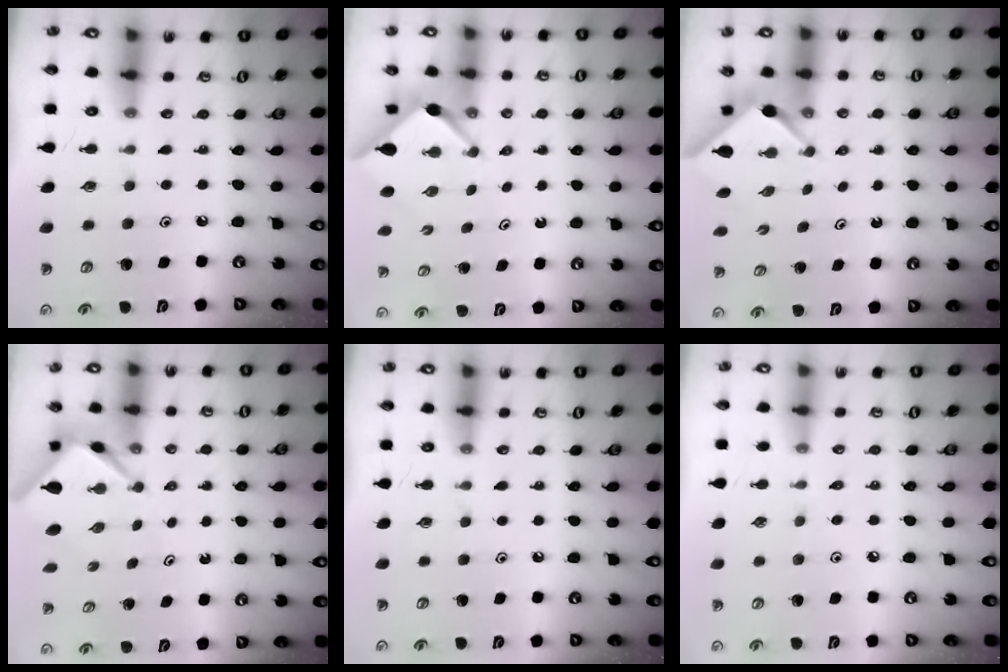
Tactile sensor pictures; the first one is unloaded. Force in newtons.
{"total": 2.7, "press": 2.6, "slide": 0.3}
{"total": 2.4, "press": 2.4, "slide": 0.3}
{"total": 2.5, "press": 2.5, "slide": 0.1}
{"total": 0.0}
{"total": 2.2, "press": 2.1, "slide": 0.5}